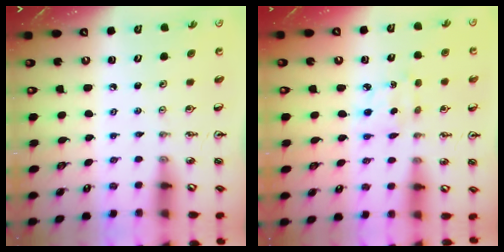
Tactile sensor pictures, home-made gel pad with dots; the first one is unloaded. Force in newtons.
{"total": 2.8, "press": 2.8, "slide": 0.4}